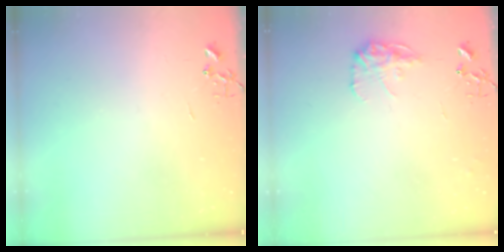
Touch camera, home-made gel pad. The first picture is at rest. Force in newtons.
{"total": 10.9, "press": 10.9, "slide": 0.4}